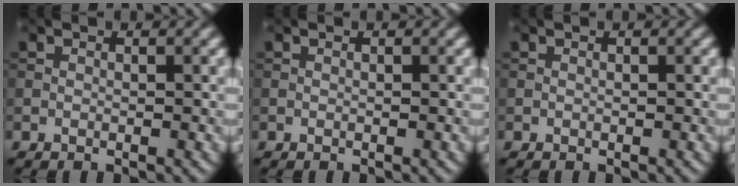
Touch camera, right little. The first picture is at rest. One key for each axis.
{"total": 0.0}
{"total": 0.0}